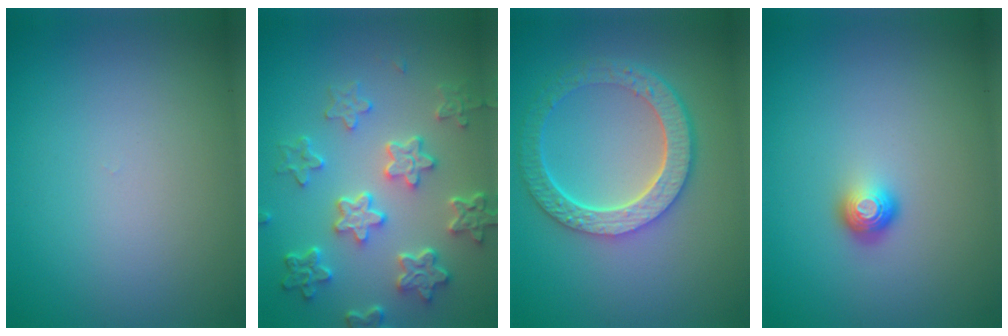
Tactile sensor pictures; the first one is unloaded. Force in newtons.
{"total": 6.1, "press": 4.6, "slide": 4.0}
{"total": 6.1, "press": 4.5, "slide": 4.0}
{"total": 1.7, "press": 1.2, "slide": 1.3}